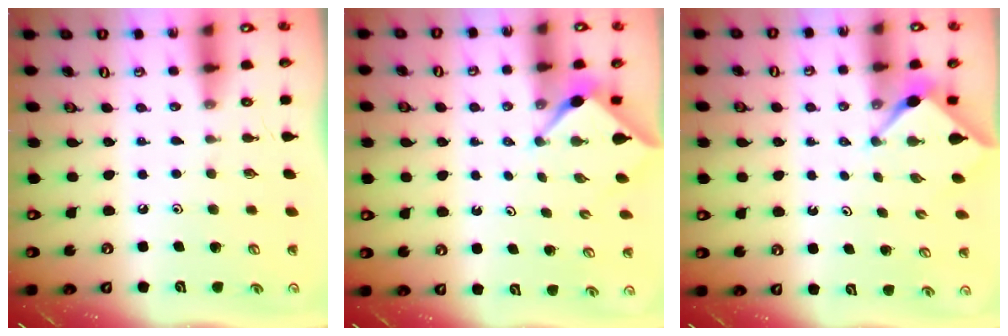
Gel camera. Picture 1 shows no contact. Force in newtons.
{"total": 3.1, "press": 3.1, "slide": 0.4}
{"total": 3.1, "press": 3.1, "slide": 0.4}